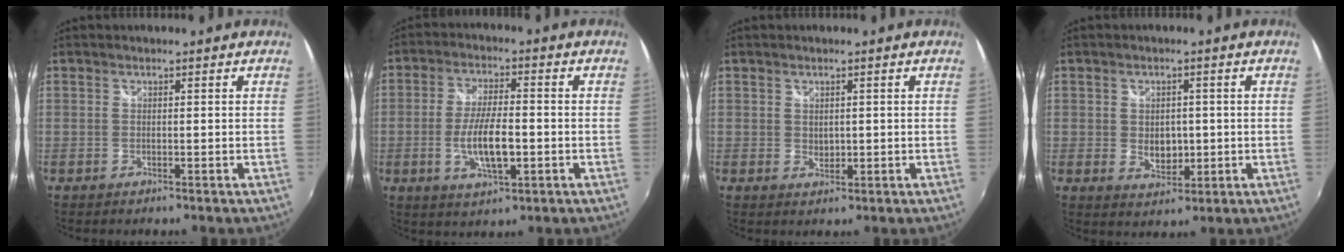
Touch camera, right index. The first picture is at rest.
{"total": 9.1, "force": [-2.2, 2.9, 8.4], "torque": [-0.162, -0.007, -0.037]}
{"total": 1.5, "force": [0.5, 1.3, 0.7], "torque": [-0.006, -0.001, 0.011]}
{"total": 4.9, "force": [-0.3, 3.7, 3.2], "torque": [-0.051, -0.006, 0.001]}